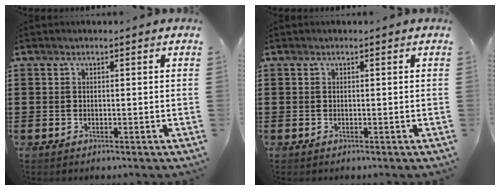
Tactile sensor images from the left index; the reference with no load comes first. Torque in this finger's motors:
{"motor_torque": [0.00, 0.00, 0.00, 0.00]}